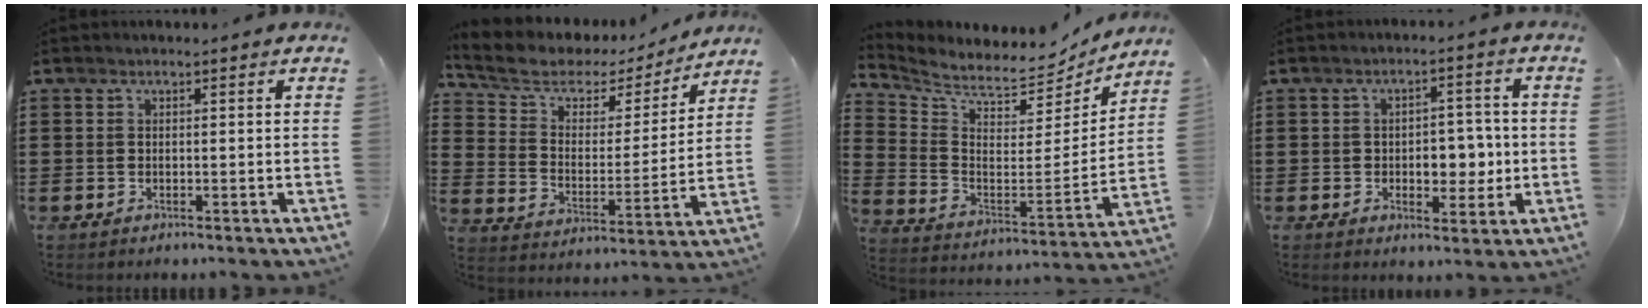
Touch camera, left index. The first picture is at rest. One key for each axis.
{"total": 6.1, "fx": 4.7, "fy": 3.3, "fz": 2.1, "tx": -0.074, "ty": -0.024, "tz": 0.078}
{"total": 5.9, "fx": 5.7, "fy": 1.0, "fz": 1.1, "tx": -0.057, "ty": -0.062, "tz": 0.095}
{"total": 5.9, "fx": -0.7, "fy": 3.7, "fz": 4.5, "tx": -0.064, "ty": -0.001, "tz": -0.021}